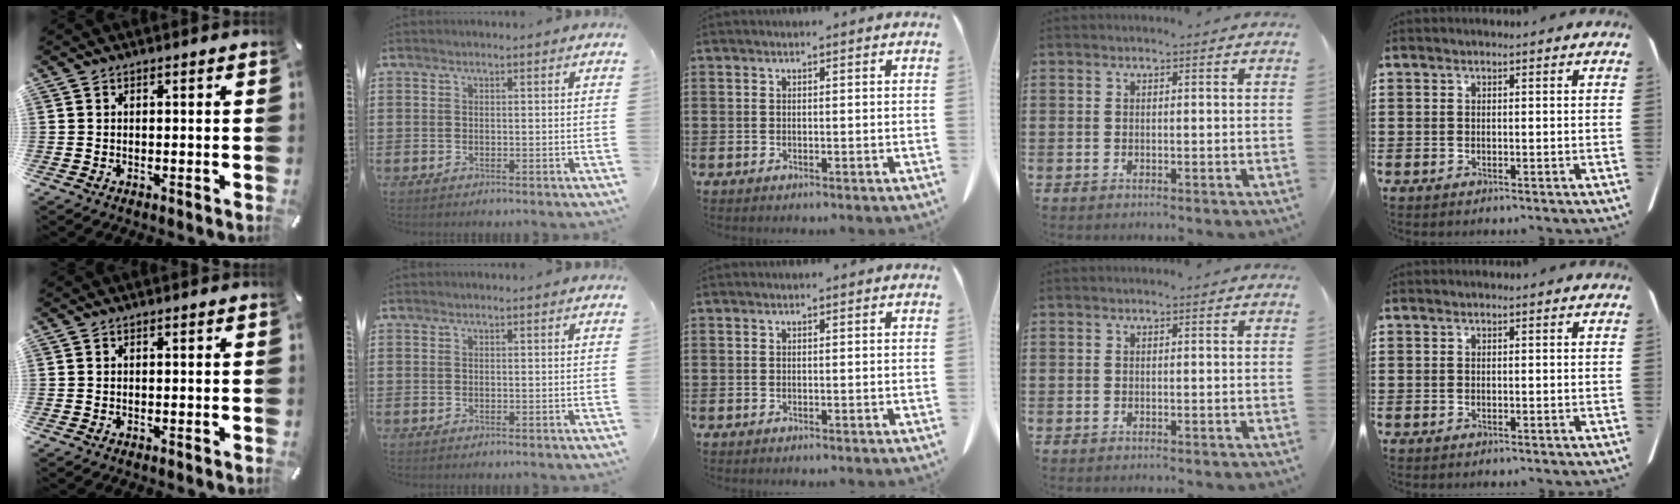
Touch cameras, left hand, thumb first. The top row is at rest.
{}